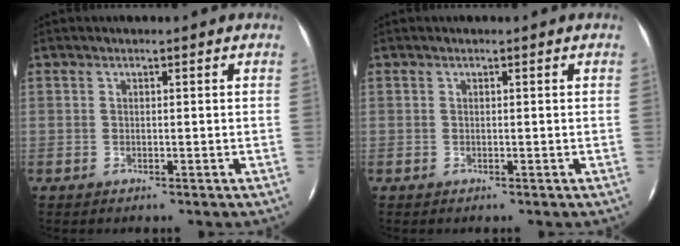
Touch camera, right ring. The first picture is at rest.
{"total": 0.0}